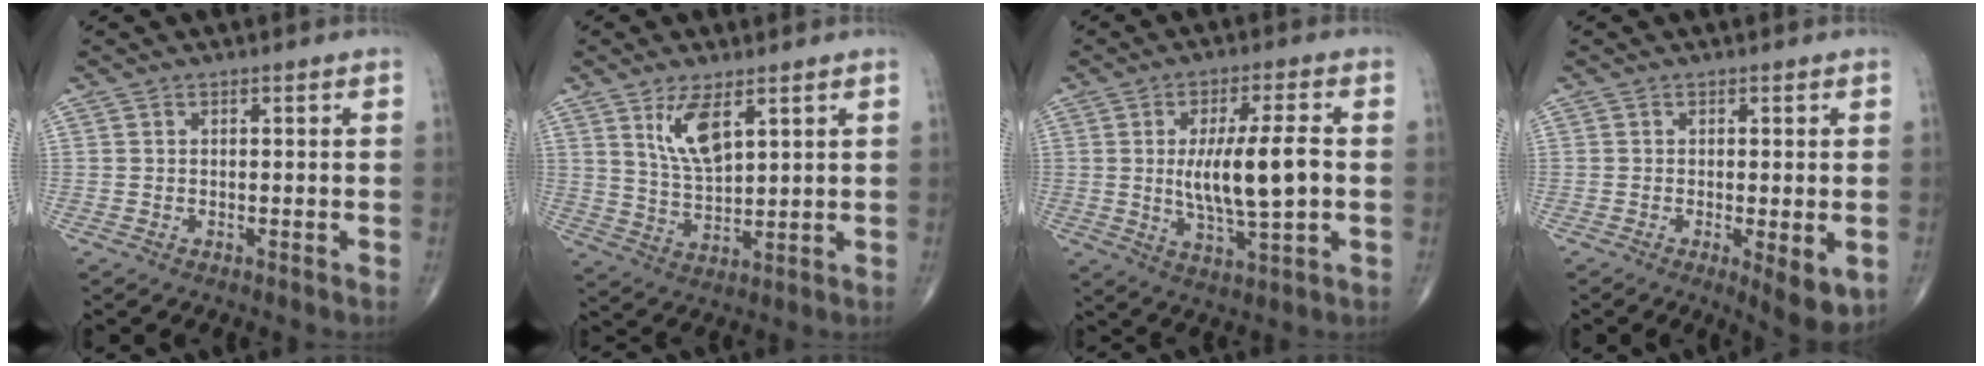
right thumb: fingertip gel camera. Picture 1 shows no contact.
{"total": 7.9, "force": [3.9, 3.0, 6.2], "torque": [-0.111, -0.027, 0.084]}
{"total": 12.5, "force": [0.2, 3.3, 12.1], "torque": [-0.217, -0.006, 0.007]}
{"total": 6.4, "force": [-1.6, 1.8, 6.0], "torque": [-0.086, -0.020, -0.021]}